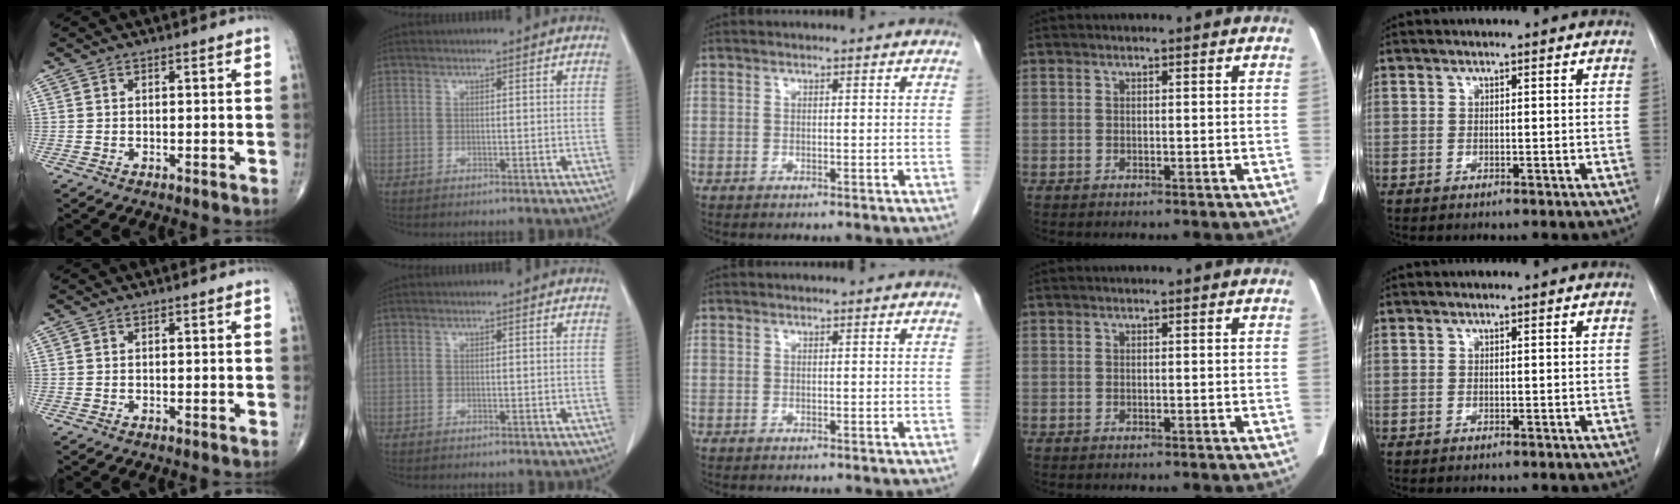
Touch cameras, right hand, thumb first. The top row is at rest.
{}